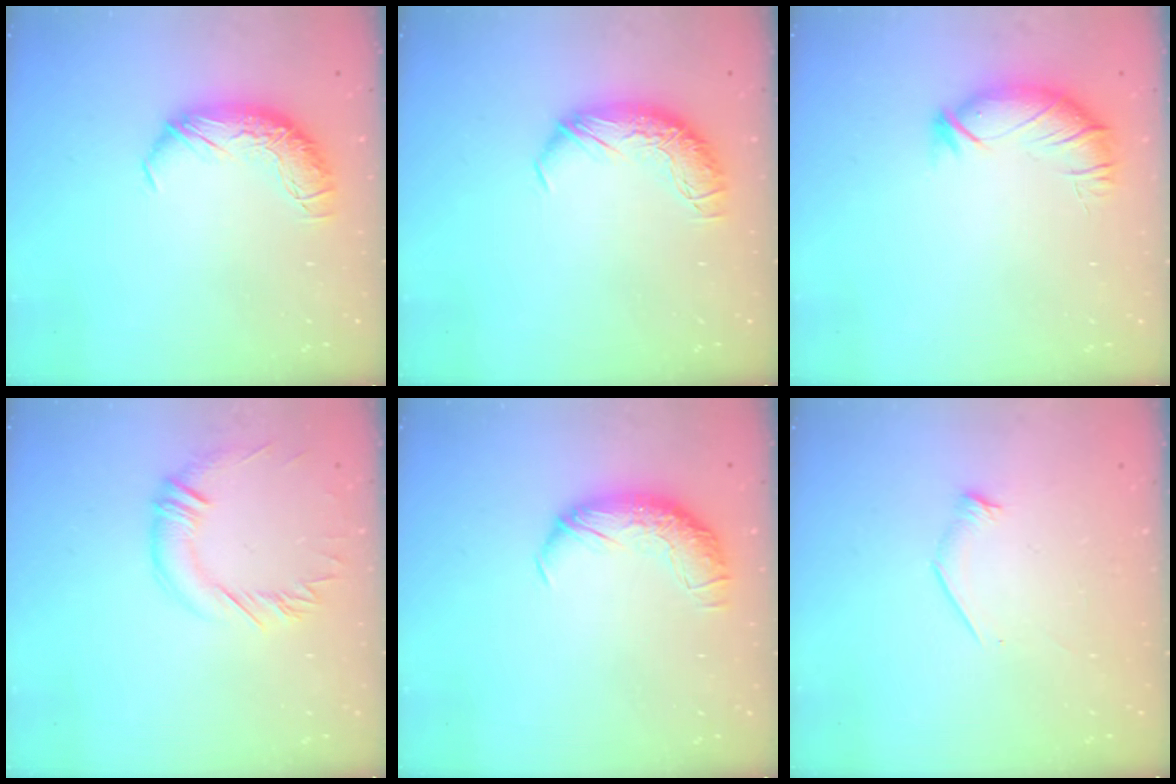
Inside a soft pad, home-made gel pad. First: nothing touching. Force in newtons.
{"total": 0.0}
{"total": 3.0, "press": 2.4, "slide": 1.9}
{"total": 1.3, "press": 1.1, "slide": 0.7}
{"total": 1.6, "press": 0.6, "slide": 1.5}
{"total": 7.1, "press": 7.0, "slide": 0.7}